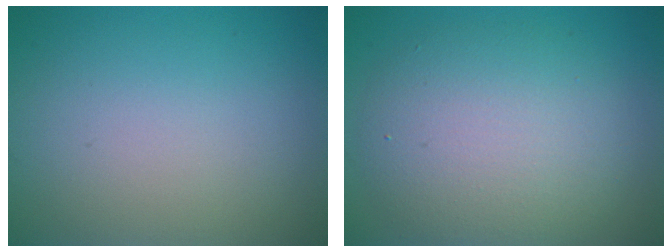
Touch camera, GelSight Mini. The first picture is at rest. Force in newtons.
{"total": 6.7, "press": 6.7, "slide": 0.3}